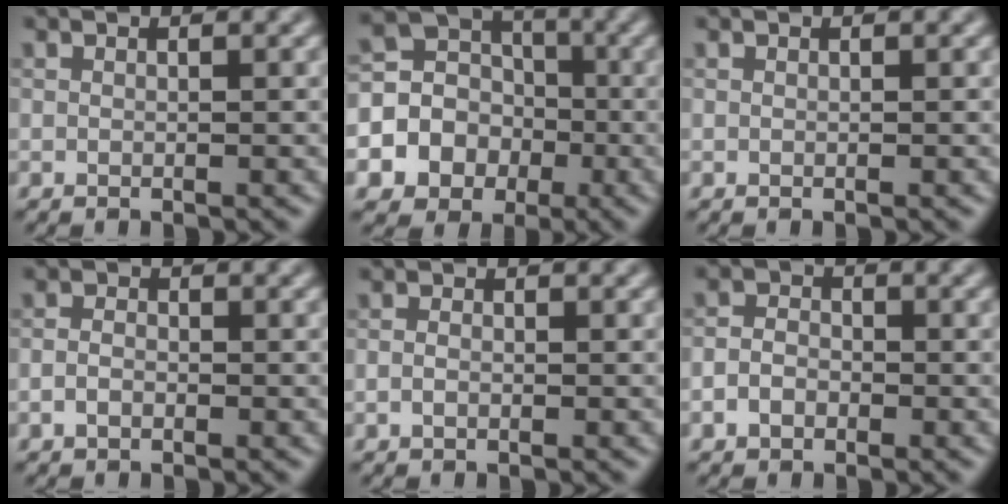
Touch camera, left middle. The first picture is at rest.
{"total": 8.2, "force": [-2.2, 7.4, 2.6], "torque": [-0.053, 0.003, -0.054]}
{"total": 0.0}
{"total": 1.2, "force": [-0.6, 0.8, 0.7], "torque": [-0.016, 0.001, -0.015]}
{"total": 0.9, "force": [-0.3, 0.6, 0.6], "torque": [-0.013, 0.000, -0.008]}
{"total": 2.0, "force": [-1.0, 1.5, 0.9], "torque": [-0.017, 0.002, -0.024]}